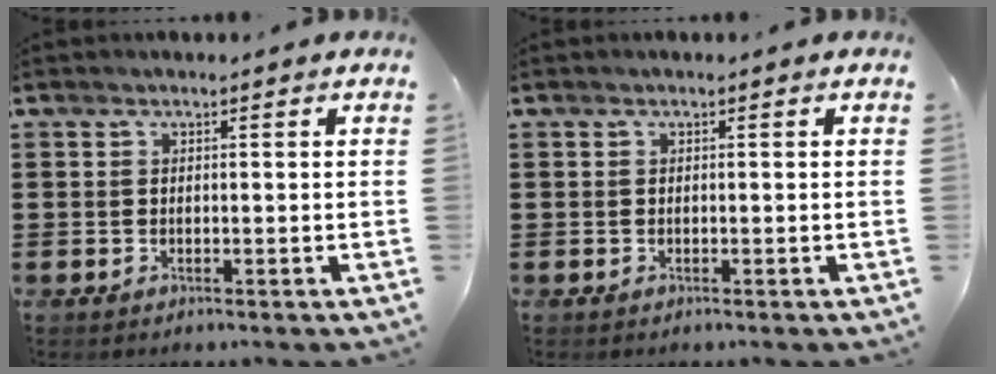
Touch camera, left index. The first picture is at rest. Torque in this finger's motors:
{"motor_torque": [0.00, 0.00, 0.00, -0.01]}